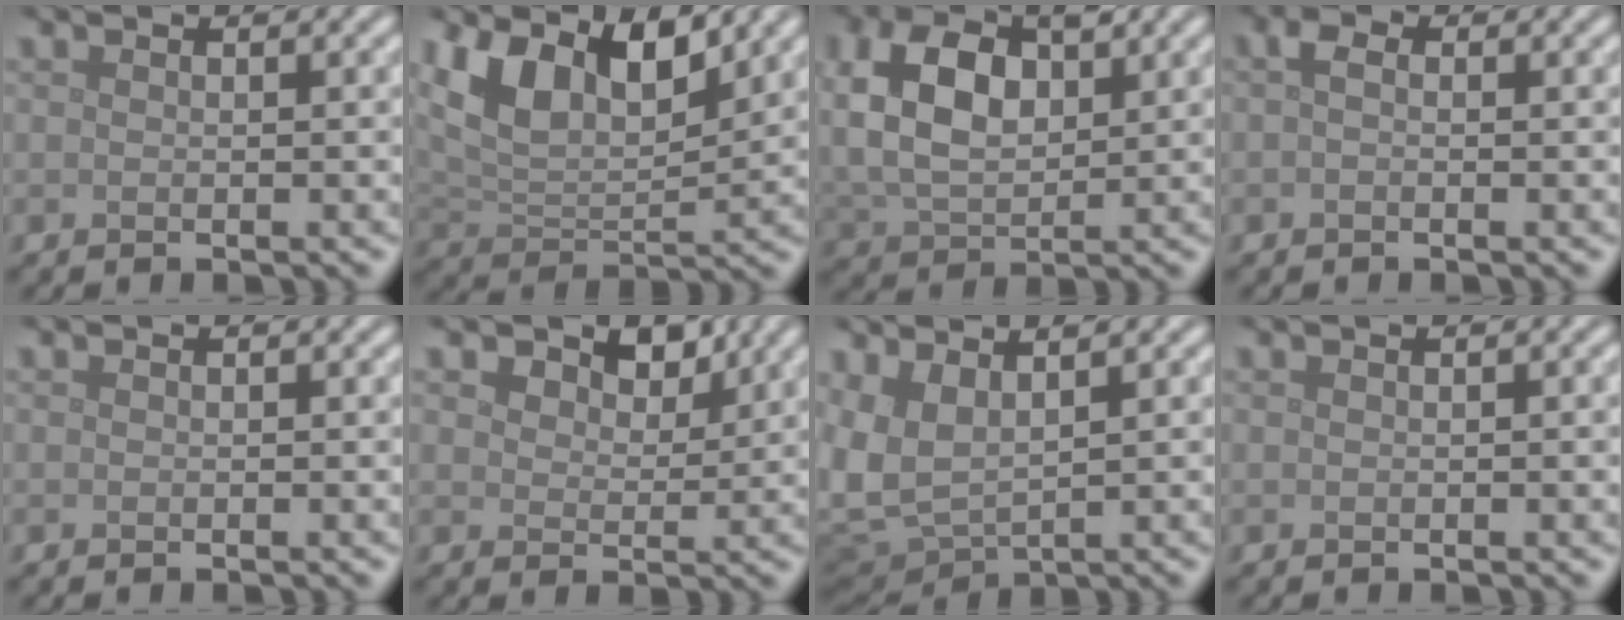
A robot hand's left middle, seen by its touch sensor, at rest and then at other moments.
{"total": 7.8, "force": [4.0, 4.2, 5.3], "torque": [-0.101, -0.011, 0.072]}
{"total": 7.7, "force": [2.3, 5.0, 5.4], "torque": [-0.119, 0.010, 0.040]}
{"total": 1.3, "force": [0.1, 0.8, 1.0], "torque": [-0.020, 0.005, -0.003]}
{"total": 0.0}
{"total": 4.3, "force": [3.2, 2.2, 1.8], "torque": [-0.035, -0.019, 0.052]}
{"total": 5.2, "force": [1.6, 2.5, 4.2], "torque": [-0.111, 0.000, 0.031]}
{"total": 1.1, "force": [0.2, 0.2, 1.0], "torque": [-0.013, 0.006, 0.002]}